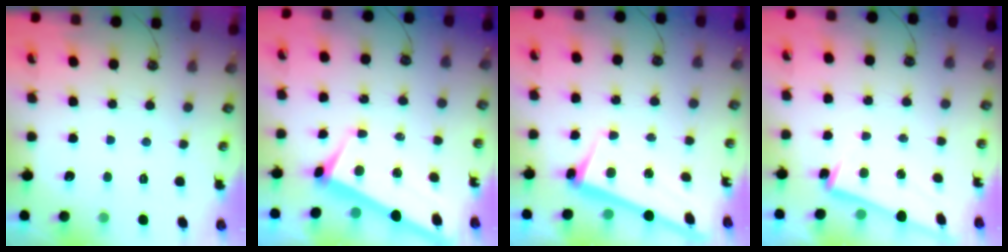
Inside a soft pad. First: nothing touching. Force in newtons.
{"total": 3.0, "press": 2.9, "slide": 0.9}
{"total": 2.7, "press": 2.6, "slide": 0.5}
{"total": 5.9, "press": 5.8, "slide": 0.6}